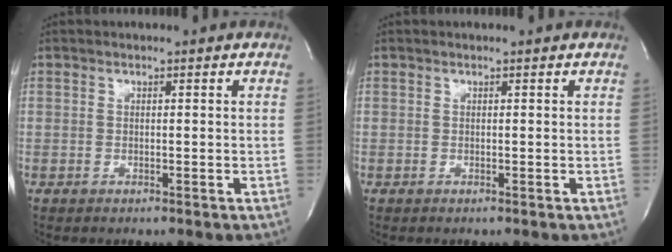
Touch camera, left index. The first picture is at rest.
{"total": 0.0}